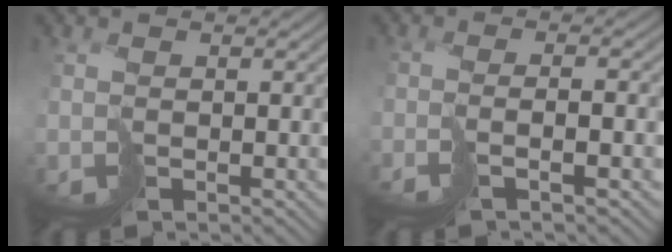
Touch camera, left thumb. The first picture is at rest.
{"total": 1.9, "force": [-0.9, -0.8, 1.4], "torque": [-0.012, 0.005, -0.024]}